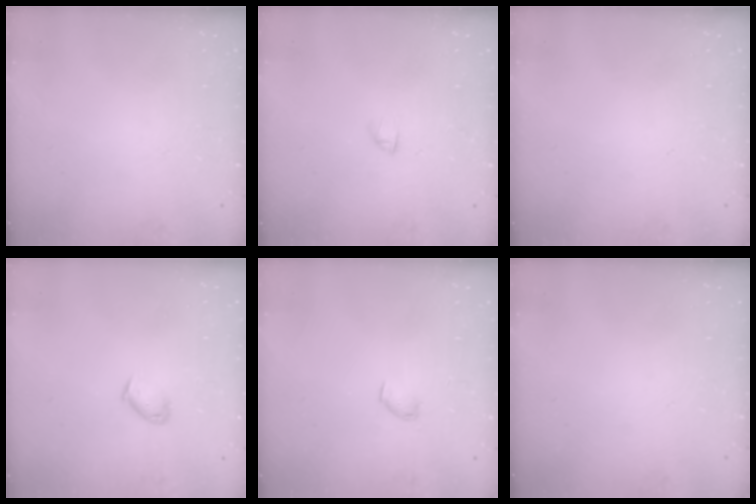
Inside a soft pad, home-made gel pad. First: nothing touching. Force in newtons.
{"total": 1.6, "press": 1.5, "slide": 0.4}
{"total": 0.0}
{"total": 4.4, "press": 4.3, "slide": 0.9}
{"total": 2.8, "press": 2.8, "slide": 0.5}
{"total": 0.0}